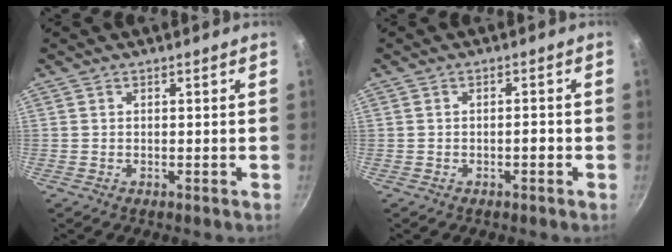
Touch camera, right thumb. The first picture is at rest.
{"total": 1.4, "force": [-0.7, 0.6, 1.1], "torque": [-0.011, 0.010, -0.011]}